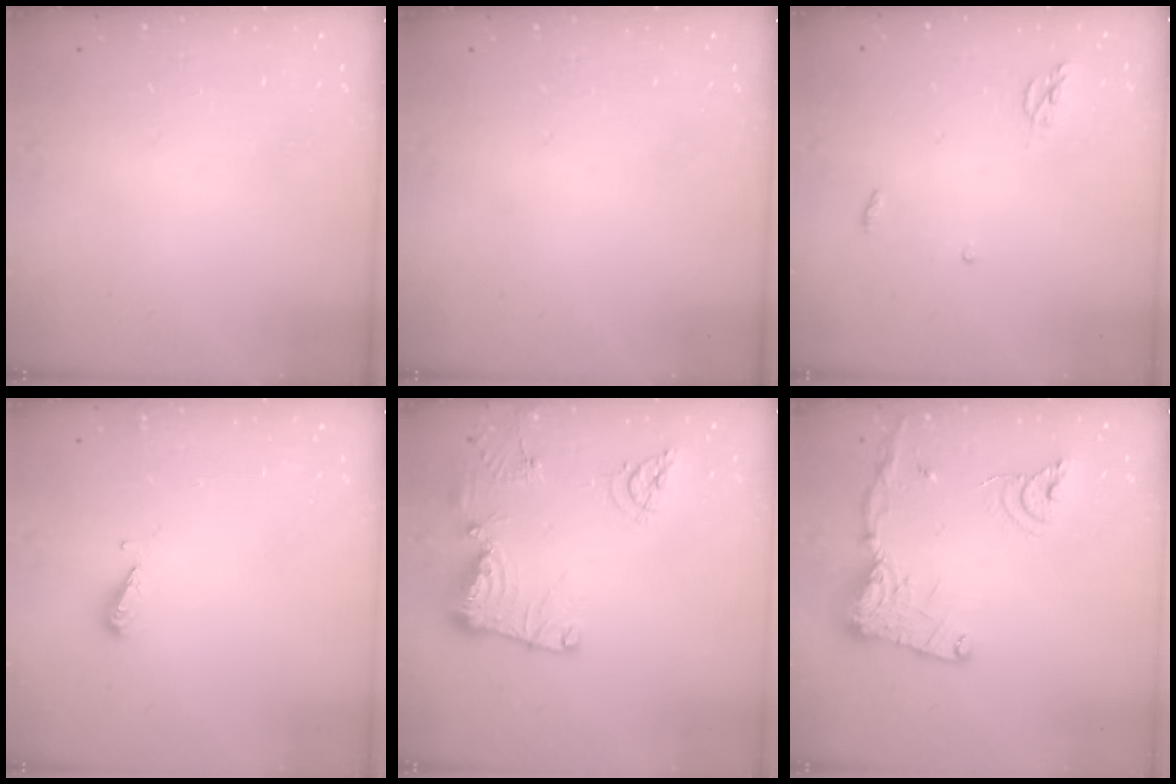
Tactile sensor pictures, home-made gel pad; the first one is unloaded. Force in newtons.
{"total": 0.0}
{"total": 4.3, "press": 4.3, "slide": 0.3}
{"total": 3.1, "press": 3.1, "slide": 0.2}
{"total": 14.1, "press": 14.0, "slide": 1.1}
{"total": 17.9, "press": 17.8, "slide": 1.6}